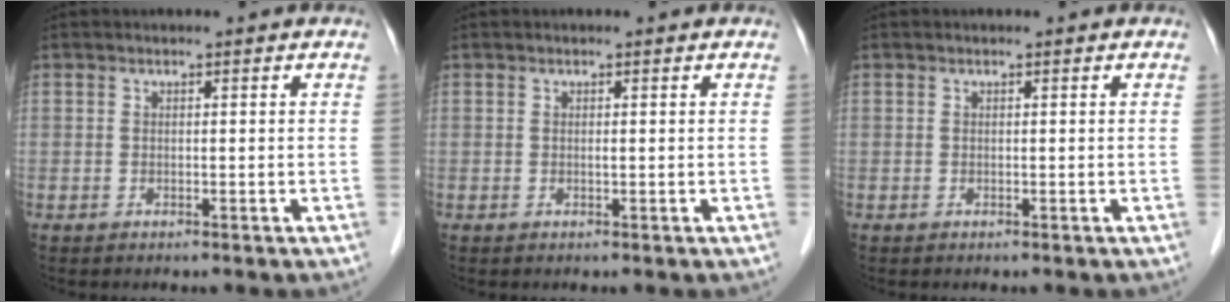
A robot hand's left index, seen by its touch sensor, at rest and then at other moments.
{"total": 0.0}
{"total": 0.0}